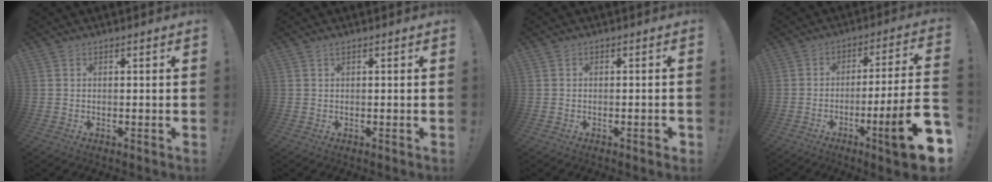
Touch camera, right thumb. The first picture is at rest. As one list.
[{"total": 0.5, "force": [0.3, 0.1, 0.4], "torque": [-0.014, 0.003, 0.006]}, {"total": 1.3, "force": [-1.0, 0.1, 0.8], "torque": [-0.017, 0.005, -0.015]}, {"total": 17.3, "force": [-7.0, 1.3, 15.7], "torque": [-0.236, 0.024, -0.103]}]